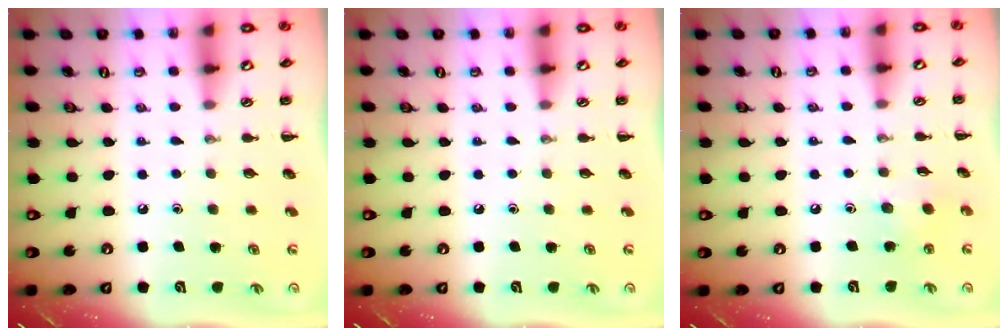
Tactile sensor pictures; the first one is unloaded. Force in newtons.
{"total": 0.0}
{"total": 3.5, "press": 3.4, "slide": 0.7}